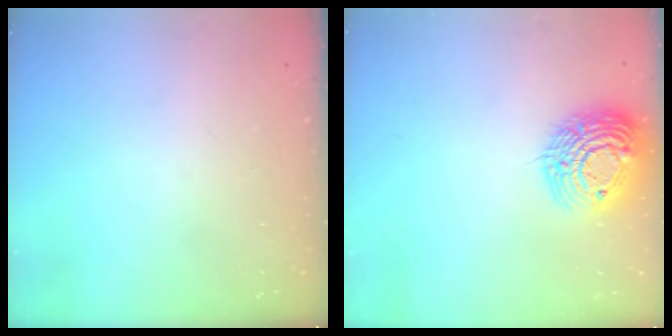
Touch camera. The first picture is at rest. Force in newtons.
{"total": 16.8, "press": 16.7, "slide": 1.3}